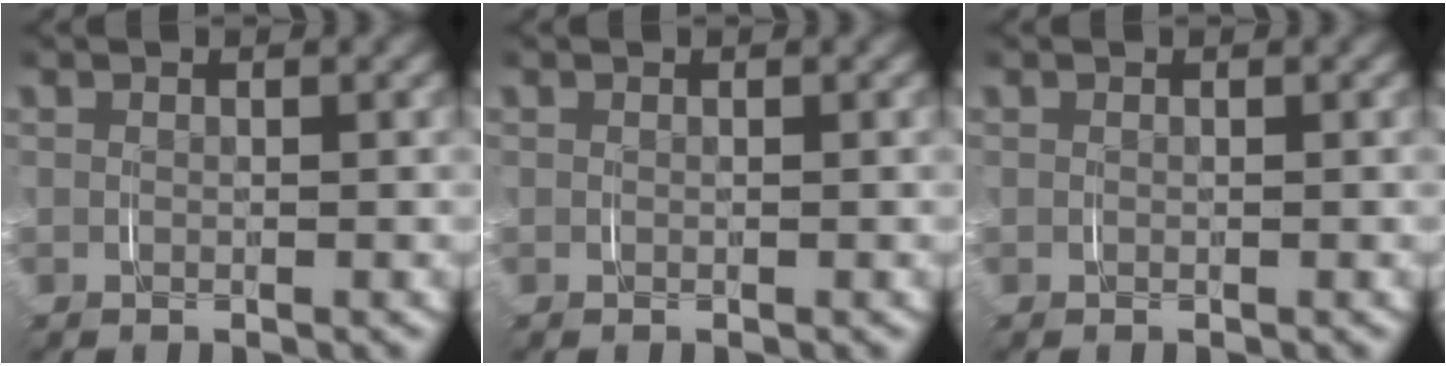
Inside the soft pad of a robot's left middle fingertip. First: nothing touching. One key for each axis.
{"total": 0.0}
{"total": 0.0}